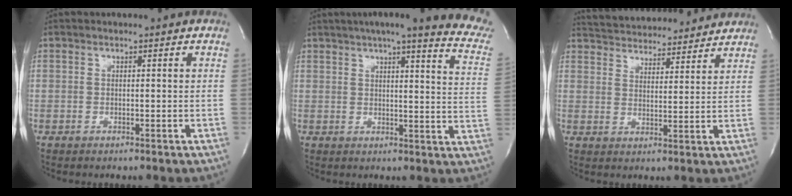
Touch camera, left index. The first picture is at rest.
{"total": 21.9, "force": [17.9, 2.1, 12.5], "torque": [-0.163, -0.030, 0.197]}
{"total": 16.7, "force": [15.8, 3.7, 4.2], "torque": [-0.073, 0.024, 0.222]}